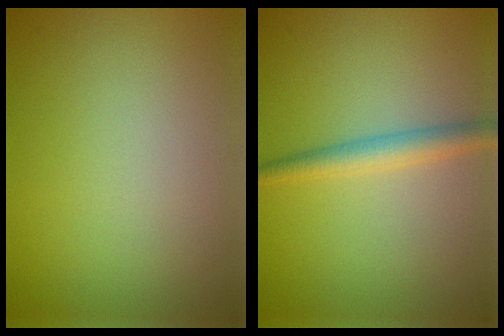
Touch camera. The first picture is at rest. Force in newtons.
{"total": 2.6, "press": 2.6, "slide": 0.1}